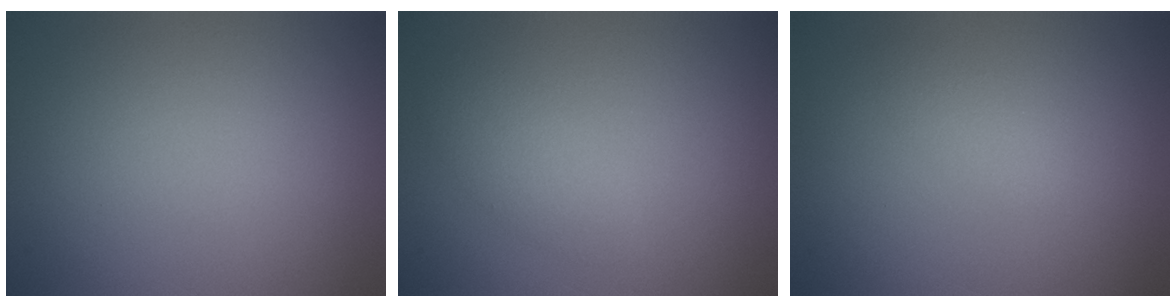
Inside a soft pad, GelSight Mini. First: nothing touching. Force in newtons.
{"total": 2.2, "press": 2.2, "slide": 0.1}
{"total": 1.1, "press": 1.1, "slide": 0.0}